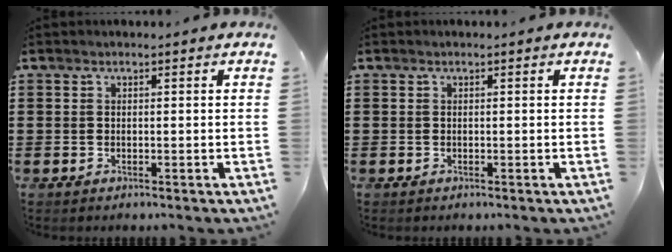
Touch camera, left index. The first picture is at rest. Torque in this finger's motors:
{"motor_torque": [0.00, 0.00, 0.00, 0.00]}